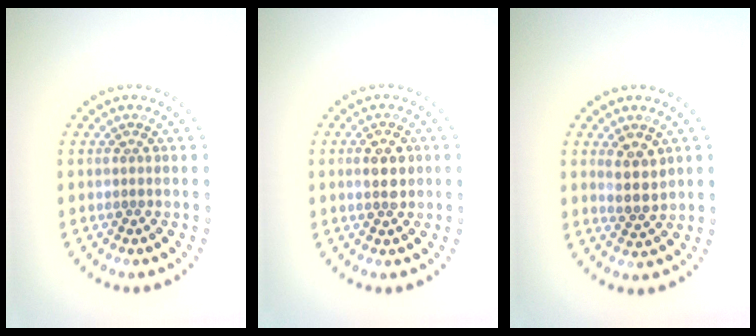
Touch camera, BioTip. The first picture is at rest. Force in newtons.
{"total": 2.8, "press": 2.8, "slide": 0.2}
{"total": 2.7, "press": 2.5, "slide": 1.1}